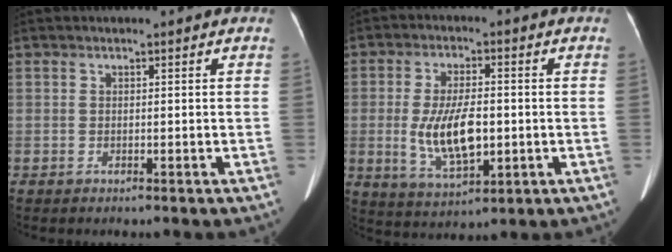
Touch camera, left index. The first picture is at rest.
{"total": 9.4, "force": [-1.3, 3.6, 8.6], "torque": [-0.178, -0.012, -0.017]}